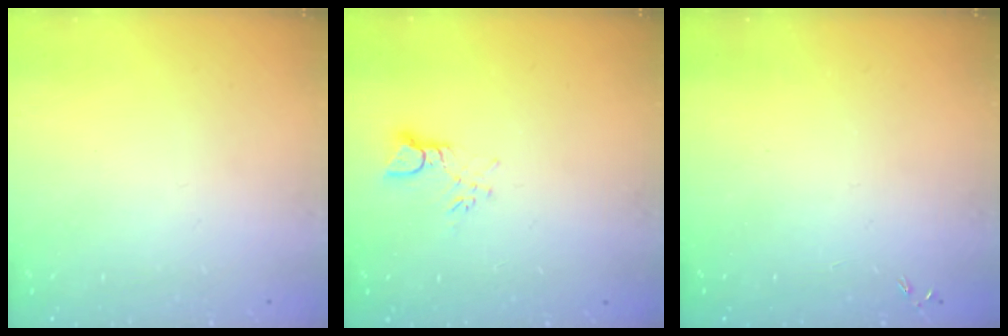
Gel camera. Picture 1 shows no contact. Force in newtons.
{"total": 2.9, "press": 2.8, "slide": 0.5}
{"total": 0.0}